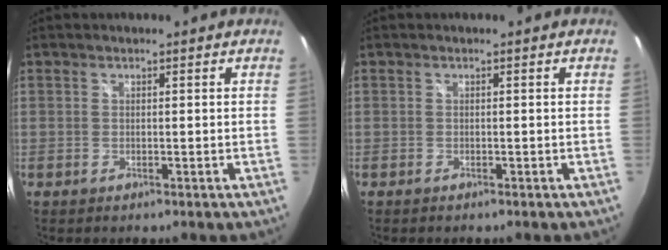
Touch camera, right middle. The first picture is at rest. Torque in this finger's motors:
{"motor_torque": [-0.31, 0.16, 0.04, 0.01]}